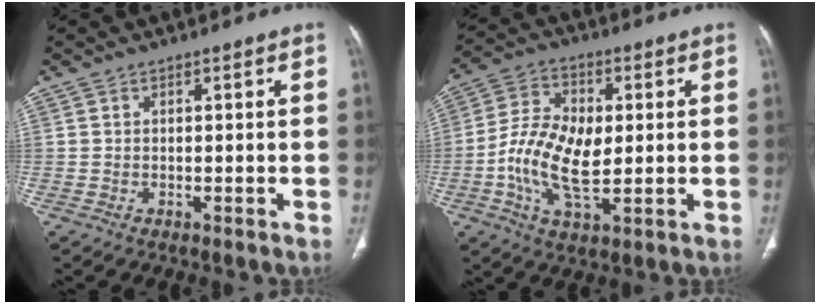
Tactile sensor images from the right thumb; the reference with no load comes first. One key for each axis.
{"total": 13.1, "fx": -0.7, "fy": 7.0, "fz": 11.1, "tx": -0.207, "ty": 0.004, "tz": -0.015}